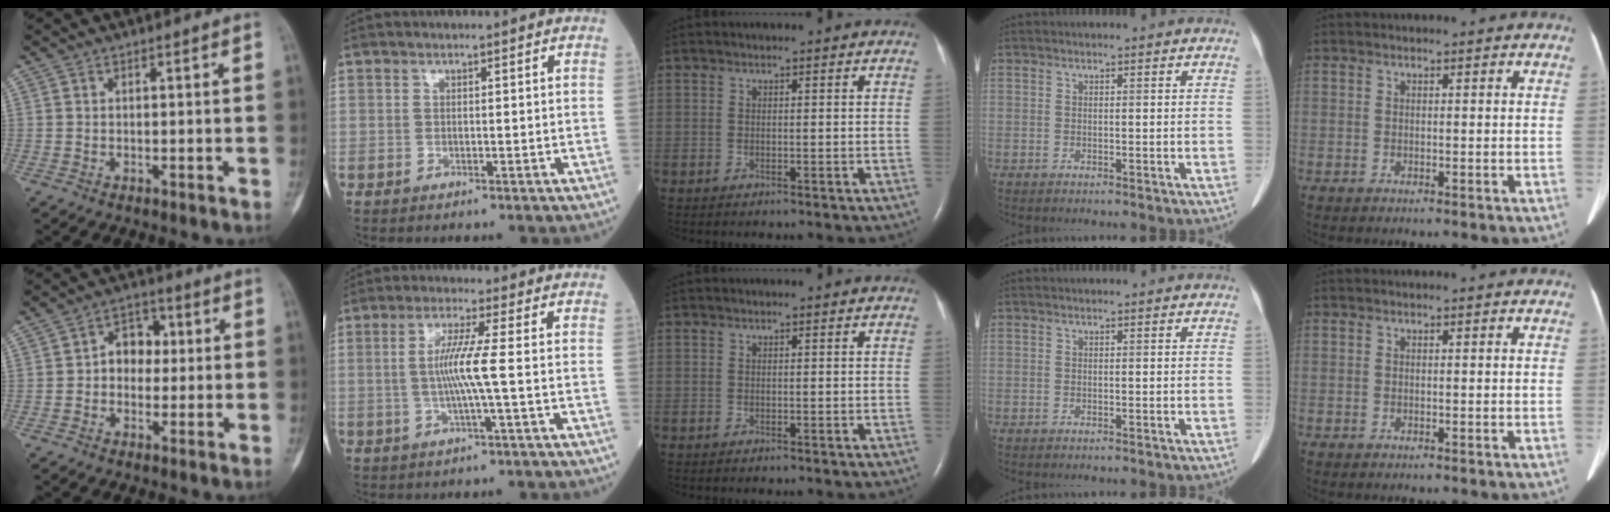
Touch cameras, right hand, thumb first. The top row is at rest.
{"thumb": {"total": 6.8, "force": [0.4, 5.3, 4.2], "torque": [-0.030, 0.017, -0.003]}, "index": {"total": 6.0, "force": [-0.3, -0.9, 5.9], "torque": [-0.121, 0.001, -0.006]}}